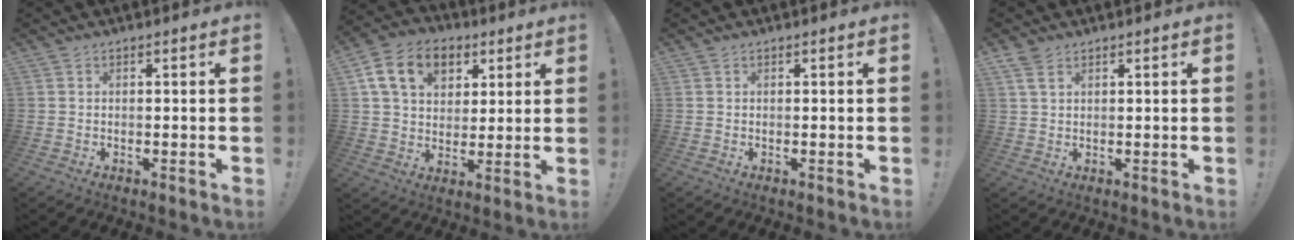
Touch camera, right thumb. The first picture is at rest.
{"total": 14.7, "force": [6.2, 10.7, 8.0], "torque": [-0.122, -0.019, 0.120]}
{"total": 0.0}
{"total": 3.5, "force": [2.2, 1.7, 2.1], "torque": [-0.043, -0.004, 0.043]}